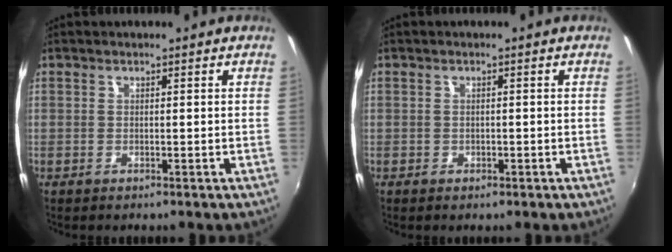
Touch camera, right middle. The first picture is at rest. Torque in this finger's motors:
{"motor_torque": [-0.17, -0.19, 0.03, -0.01]}